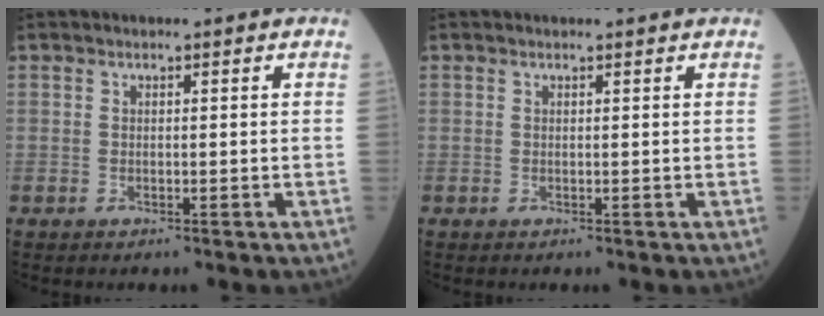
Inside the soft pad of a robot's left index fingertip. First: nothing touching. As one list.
[{"total": 0.9, "force": [0.9, -0.2, 0.1], "torque": [-0.006, -0.001, 0.011]}]